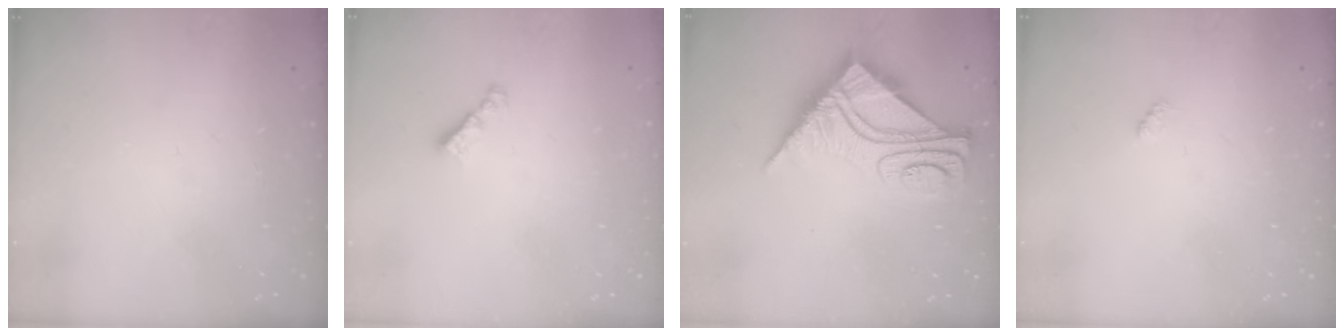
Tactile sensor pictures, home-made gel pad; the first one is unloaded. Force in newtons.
{"total": 2.2, "press": 2.1, "slide": 0.6}
{"total": 10.9, "press": 10.9, "slide": 1.3}
{"total": 1.9, "press": 1.9, "slide": 0.4}